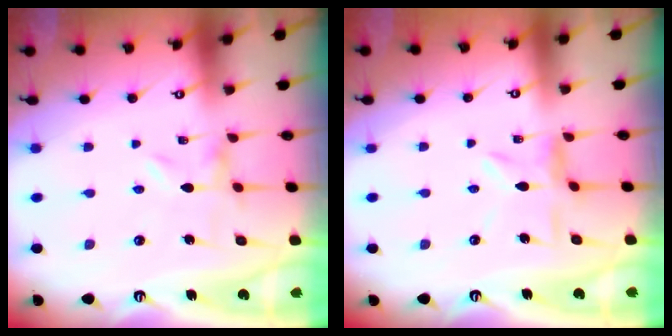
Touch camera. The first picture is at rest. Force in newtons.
{"total": 5.4, "press": 5.4, "slide": 0.5}